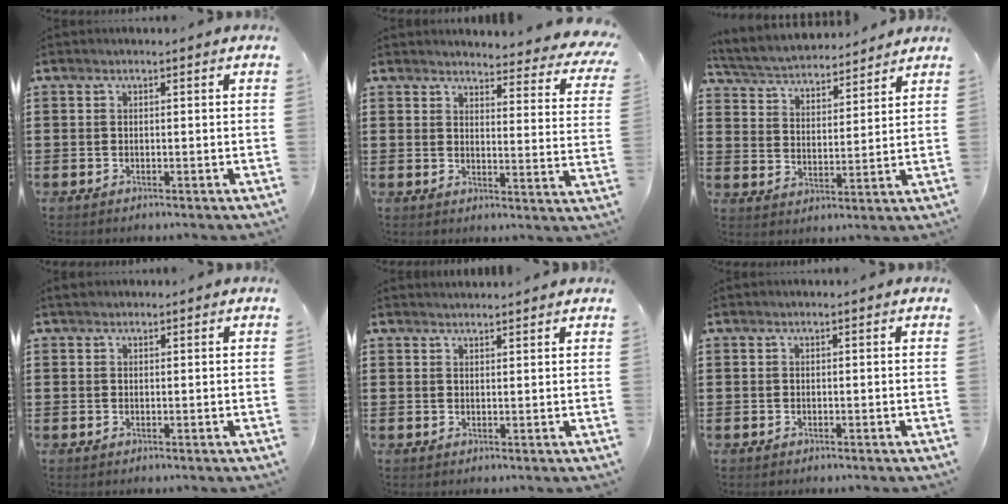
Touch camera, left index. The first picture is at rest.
{"total": 4.4, "force": [4.1, 0.4, 1.4], "torque": [-0.031, -0.033, 0.068]}
{"total": 4.2, "force": [4.1, 0.5, 0.5], "torque": [-0.033, -0.029, 0.067]}
{"total": 0.8, "force": [0.7, 0.4, 0.2], "torque": [-0.007, 0.004, 0.013]}
{"total": 1.5, "force": [1.5, 0.0, 0.0], "torque": [-0.003, 0.000, 0.030]}
{"total": 0.0}